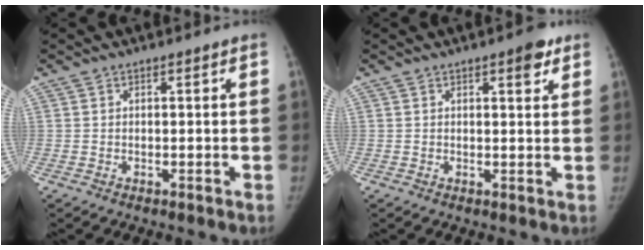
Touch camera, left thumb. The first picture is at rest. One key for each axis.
{"total": 3.7, "fx": 2.2, "fy": 1.3, "fz": 2.7, "tx": -0.026, "ty": -0.009, "tz": 0.025}